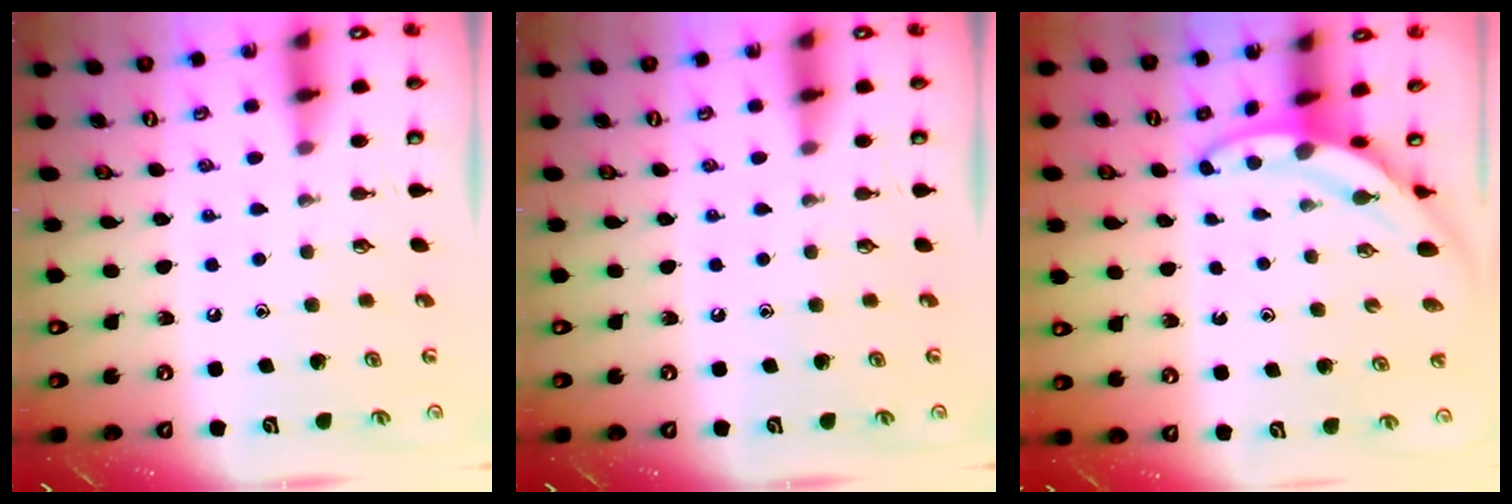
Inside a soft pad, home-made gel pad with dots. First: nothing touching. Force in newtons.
{"total": 0.0}
{"total": 3.5, "press": 3.5, "slide": 0.1}